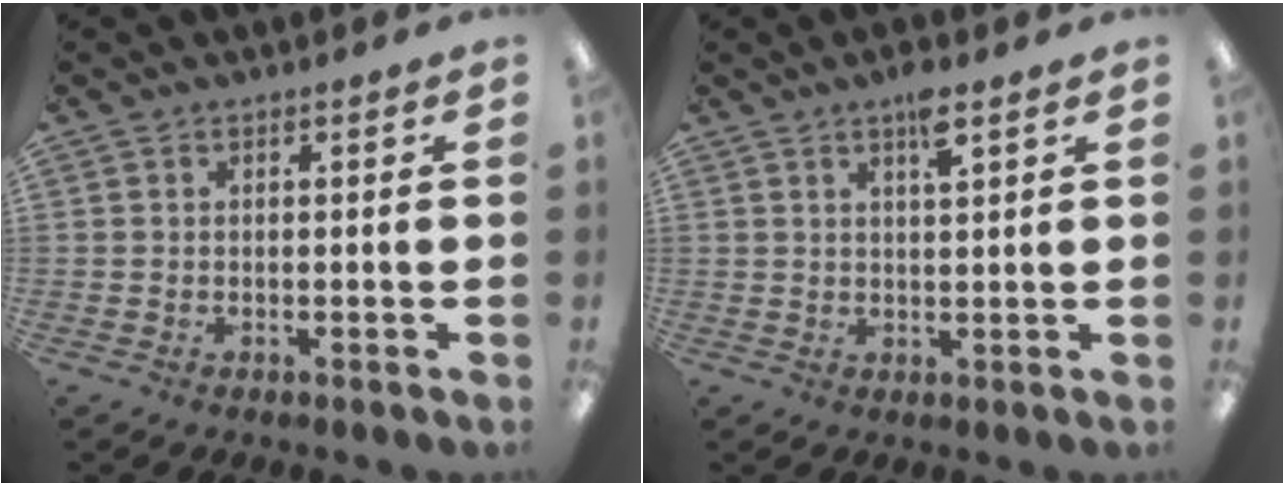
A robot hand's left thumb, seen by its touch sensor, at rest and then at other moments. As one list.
[{"total": 4.5, "force": [3.0, 0.9, 3.3], "torque": [-0.056, -0.005, 0.048]}]